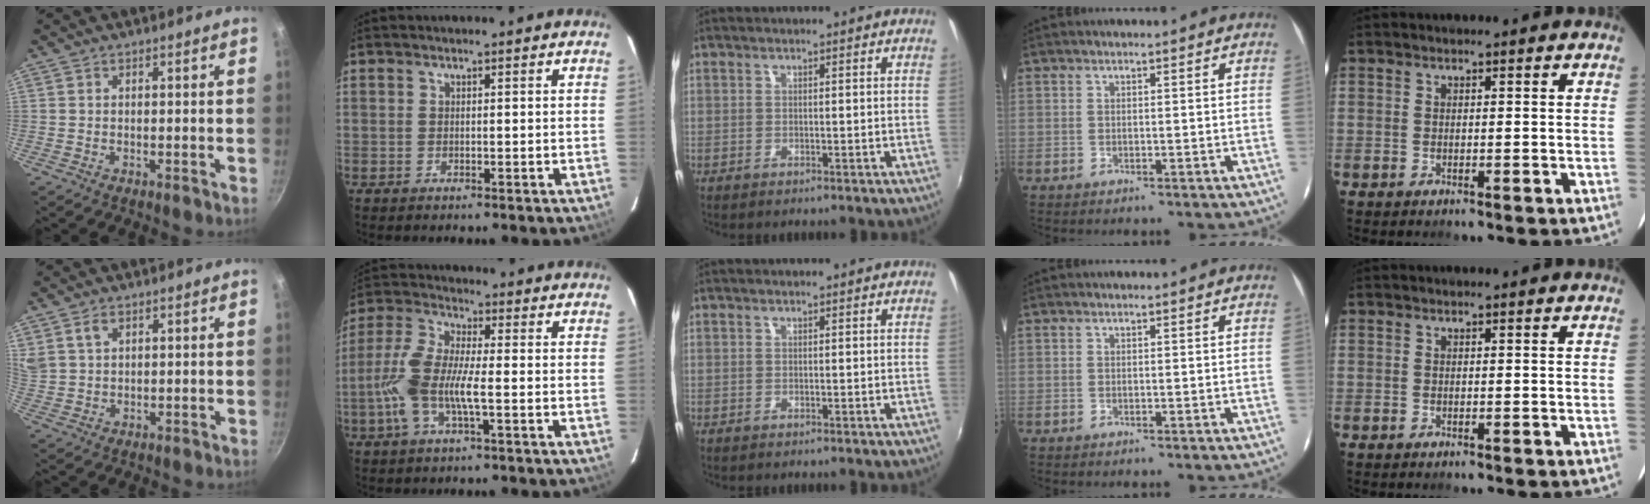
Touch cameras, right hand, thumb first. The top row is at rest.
{"thumb": {"total": 5.1, "force": [2.7, 3.2, 2.8], "torque": [-0.047, 0.000, 0.059]}, "index": {"total": 10.7, "force": [-2.7, 2.8, 10.0], "torque": [-0.220, 0.002, -0.053]}}